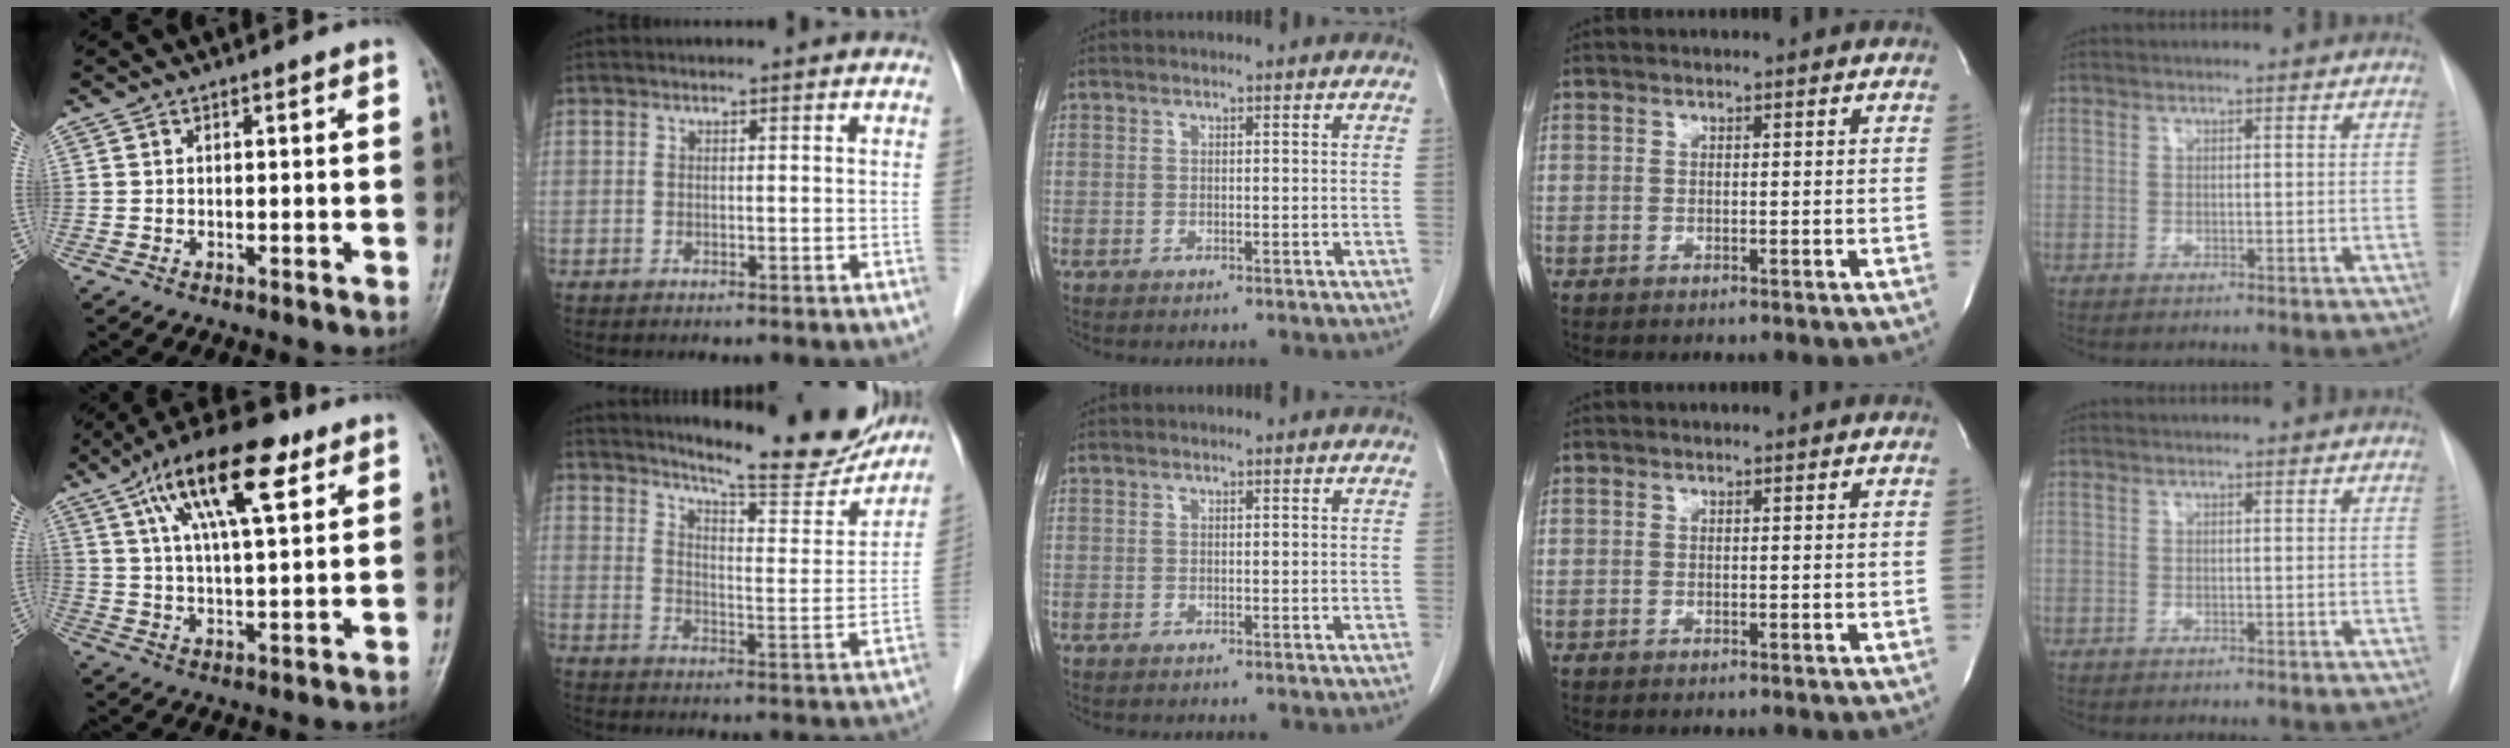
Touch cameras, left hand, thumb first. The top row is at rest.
{"thumb": {"total": 17.0, "force": [8.3, 5.9, 13.6], "torque": [-0.213, -0.010, 0.139]}, "index": {"total": 17.5, "force": [16.0, 1.9, 6.8], "torque": [-0.097, -0.053, 0.209]}}